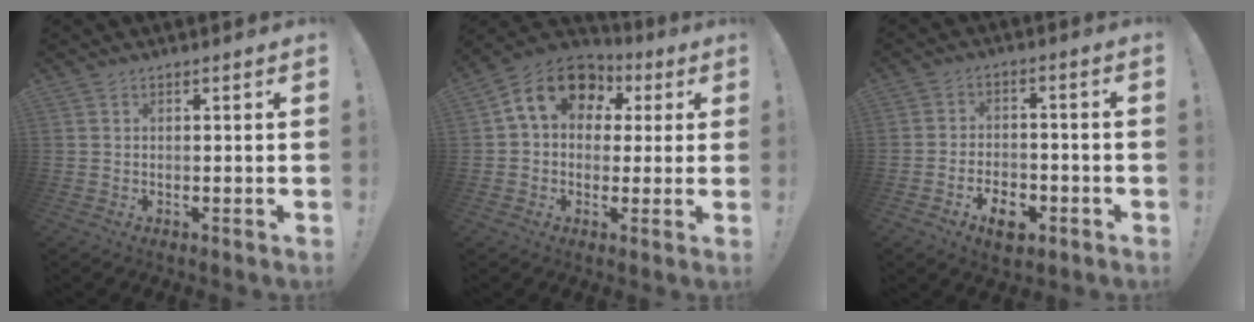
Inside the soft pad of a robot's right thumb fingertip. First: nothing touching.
{"total": 14.6, "force": [5.0, 10.7, 8.6], "torque": [-0.134, 0.000, 0.094]}
{"total": 8.6, "force": [-5.1, 4.9, 5.0], "torque": [-0.074, 0.031, -0.088]}